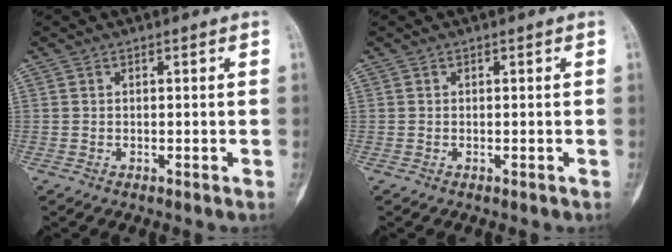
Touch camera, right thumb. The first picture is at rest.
{"total": 0.0}